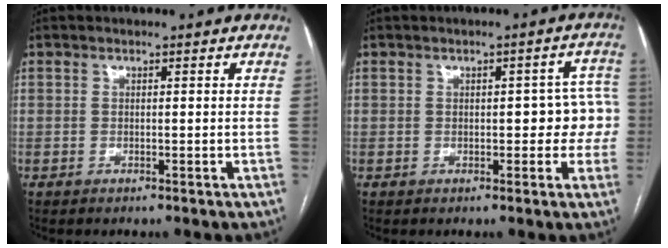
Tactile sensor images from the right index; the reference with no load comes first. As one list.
[{"total": 6.0, "force": [-0.2, 3.0, 5.2], "torque": [-0.040, 0.036, -0.002]}]